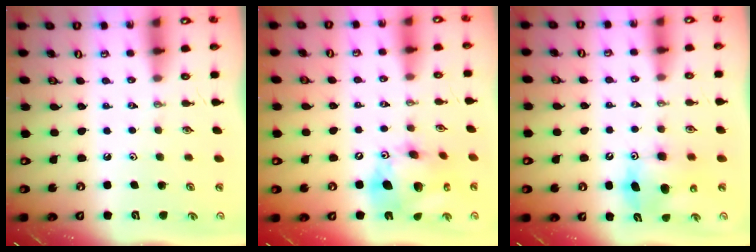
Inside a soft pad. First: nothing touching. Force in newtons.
{"total": 16.8, "press": 16.5, "slide": 3.0}
{"total": 8.5, "press": 8.4, "slide": 0.5}